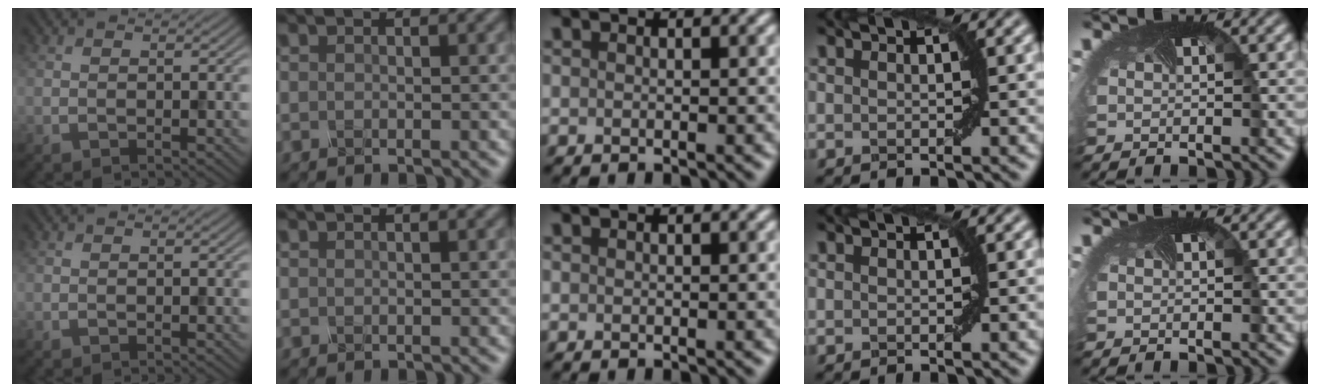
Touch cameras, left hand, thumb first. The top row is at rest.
{}